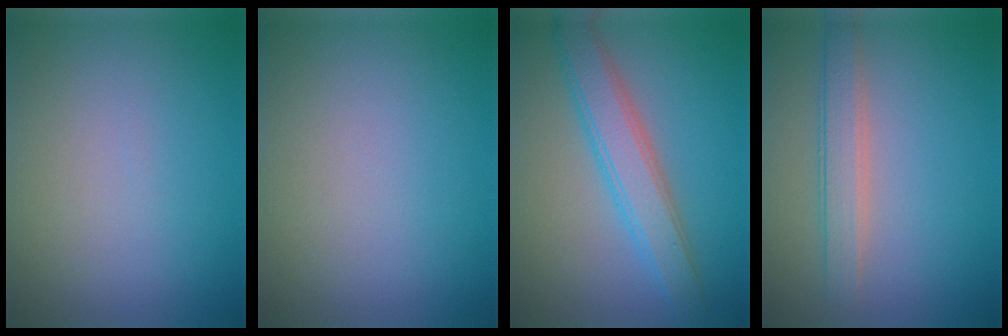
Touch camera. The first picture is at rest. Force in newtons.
{"total": 0.0}
{"total": 4.7, "press": 4.7, "slide": 0.1}
{"total": 2.8, "press": 2.8, "slide": 0.3}